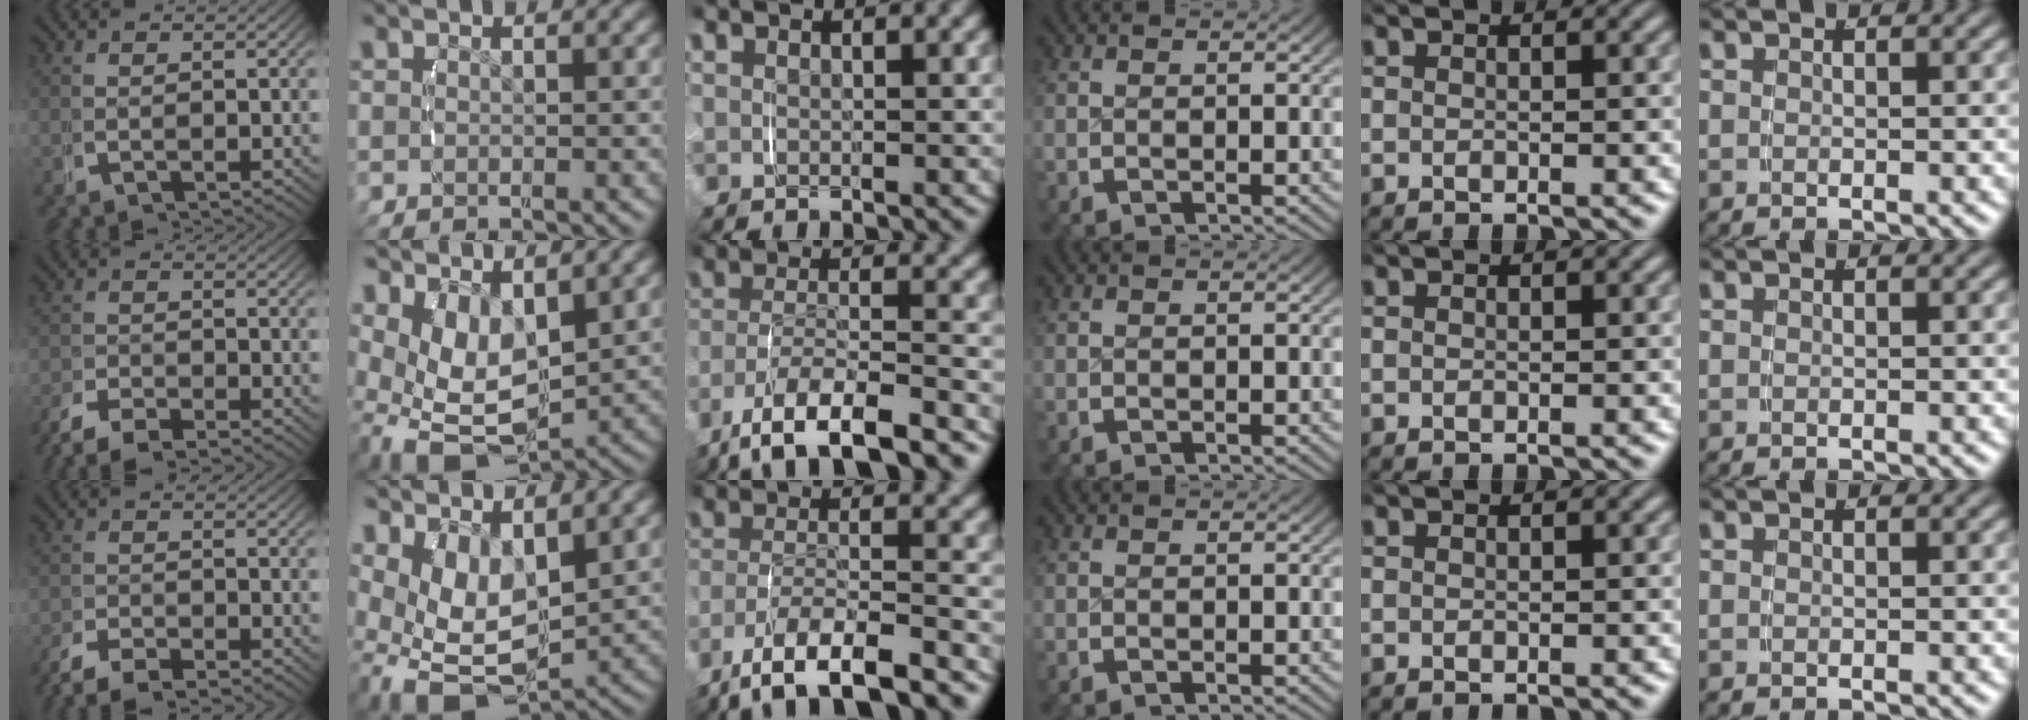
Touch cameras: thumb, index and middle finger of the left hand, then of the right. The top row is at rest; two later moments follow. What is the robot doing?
{"motion": "lift_and_place", "object": "toothpaste"}